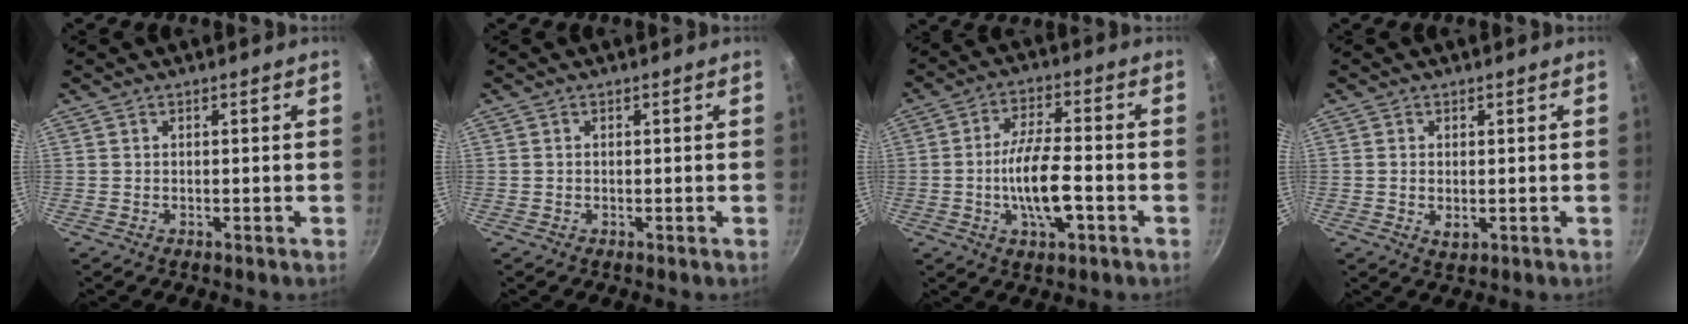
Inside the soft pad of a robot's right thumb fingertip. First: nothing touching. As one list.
[{"total": 0.0}, {"total": 10.6, "force": [-2.7, 3.7, 9.6], "torque": [-0.169, 0.020, -0.052]}, {"total": 2.4, "force": [-0.1, 1.5, 1.8], "torque": [-0.032, -0.006, -0.001]}]